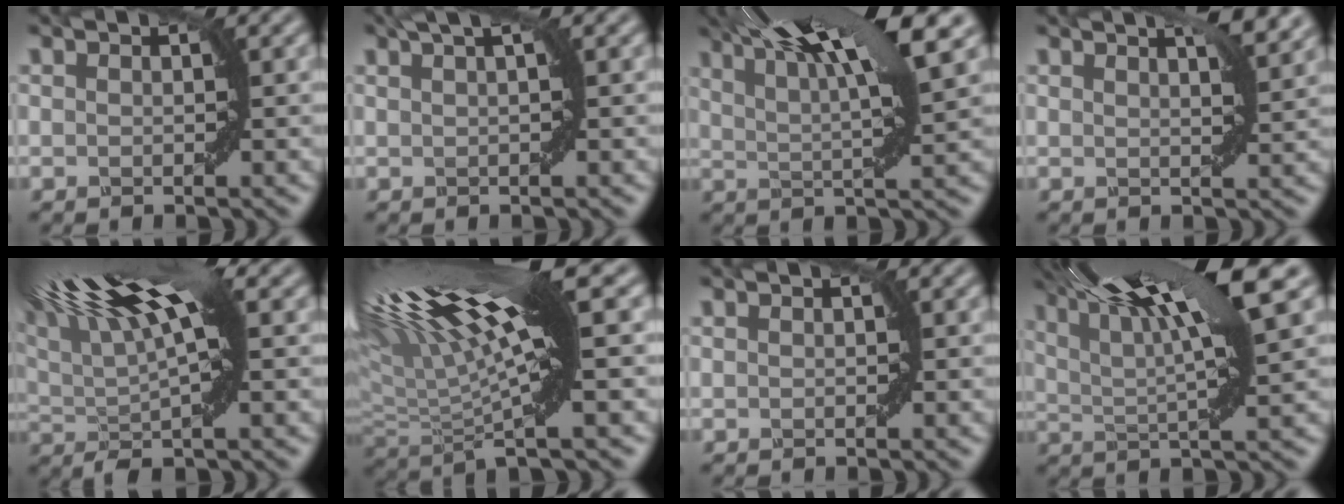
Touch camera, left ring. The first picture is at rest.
{"total": 2.6, "force": [1.4, 0.5, 2.1], "torque": [-0.025, -0.002, 0.013]}
{"total": 11.3, "force": [6.8, 1.9, 8.8], "torque": [-0.119, 0.028, 0.099]}
{"total": 4.0, "force": [3.0, 0.7, 2.6], "torque": [-0.029, 0.014, 0.035]}
{"total": 11.0, "force": [4.1, 2.8, 9.8], "torque": [-0.178, 0.023, 0.067]}
{"total": 14.6, "force": [5.3, 2.8, 13.3], "torque": [-0.243, 0.023, 0.094]}
{"total": 0.0}
{"total": 12.4, "force": [6.7, 2.1, 10.3], "torque": [-0.162, 0.023, 0.109]}